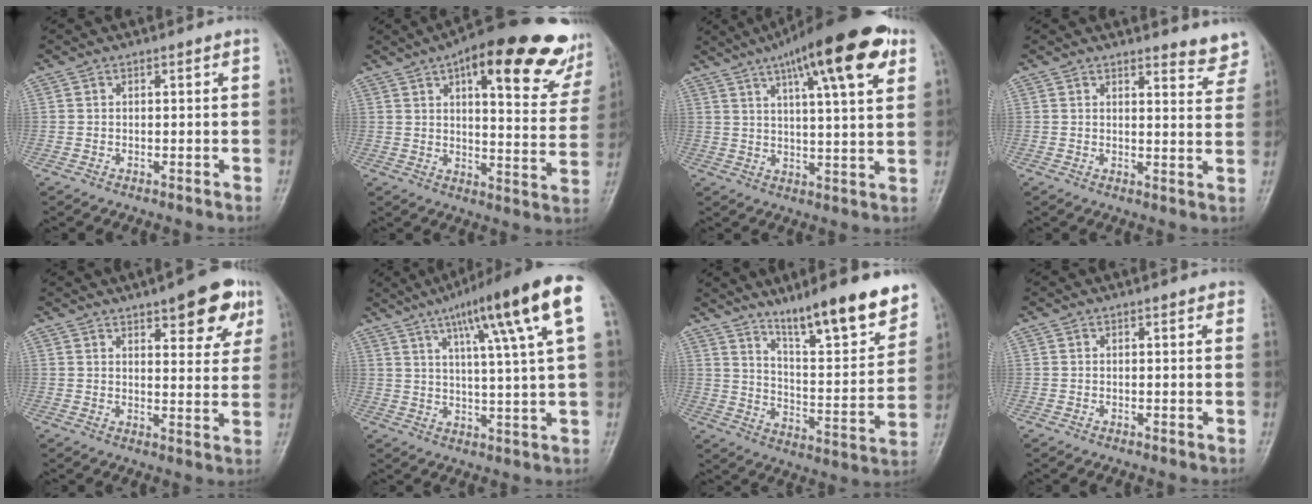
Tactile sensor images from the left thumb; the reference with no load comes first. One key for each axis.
{"total": 25.8, "fx": 15.2, "fy": 8.5, "fz": 19.0, "tx": -0.221, "ty": -0.031, "tz": 0.193}
{"total": 17.5, "fx": 8.9, "fy": 4.3, "fz": 14.4, "tx": -0.198, "ty": -0.006, "tz": 0.126}
{"total": 5.9, "fx": 5.6, "fy": 1.4, "fz": 1.0, "tx": 0.013, "ty": -0.044, "tz": 0.049}
{"total": 11.2, "fx": 6.3, "fy": 4.1, "fz": 8.3, "tx": -0.071, "ty": -0.023, "tz": 0.078}
{"total": 17.7, "fx": 8.0, "fy": 1.4, "fz": 15.8, "tx": -0.234, "ty": -0.003, "tz": 0.115}
{"total": 17.9, "fx": 12.9, "fy": 3.5, "fz": 11.9, "tx": -0.144, "ty": -0.080, "tz": 0.208}
{"total": 2.2, "fx": 1.6, "fy": 0.8, "fz": 1.4, "tx": -0.004, "ty": 0.004, "tz": 0.010}